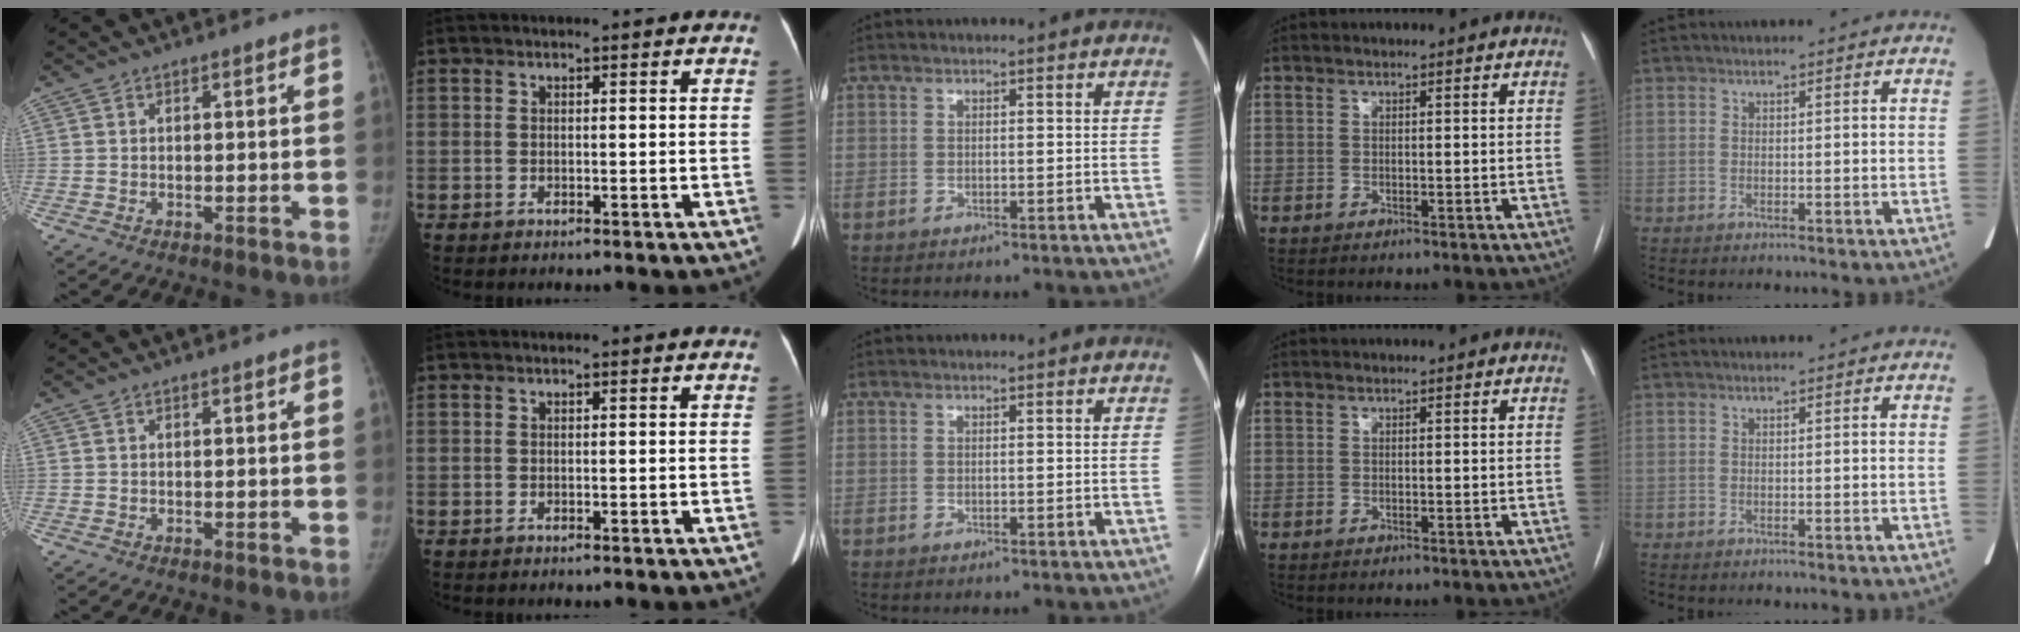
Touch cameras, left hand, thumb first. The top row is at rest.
{}